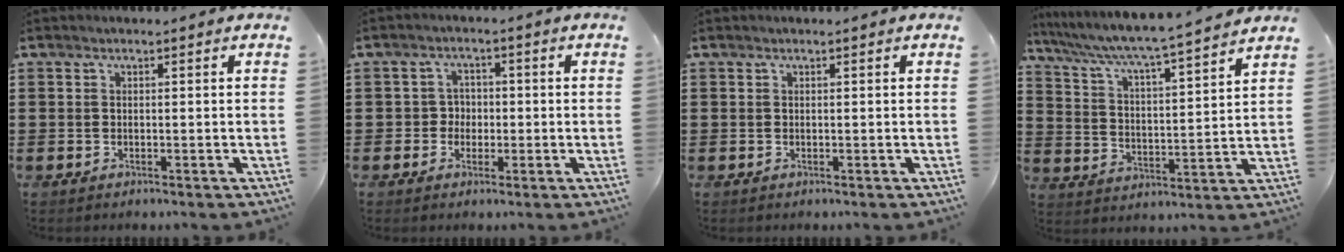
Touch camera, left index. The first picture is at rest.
{"total": 2.9, "force": [-0.6, 2.6, 1.0], "torque": [-0.030, 0.007, -0.018]}
{"total": 0.0}
{"total": 5.1, "force": [4.6, -0.5, 2.1], "torque": [-0.065, -0.040, 0.068]}